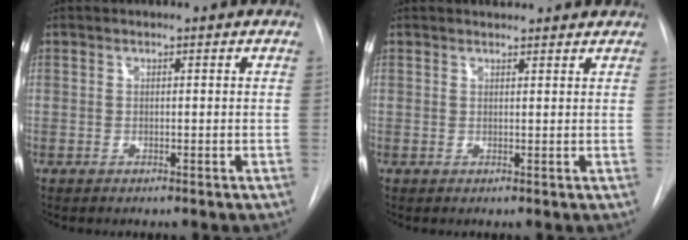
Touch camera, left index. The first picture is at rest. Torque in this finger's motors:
{"motor_torque": [0.02, -0.15, -0.27, -0.01]}